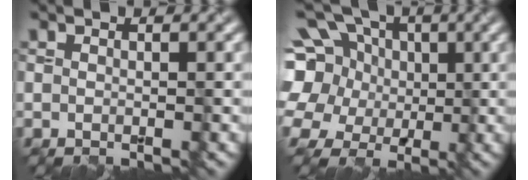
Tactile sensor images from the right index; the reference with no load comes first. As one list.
[{"total": 14.1, "force": [3.6, 11.7, 7.0], "torque": [-0.177, 0.037, 0.036]}]